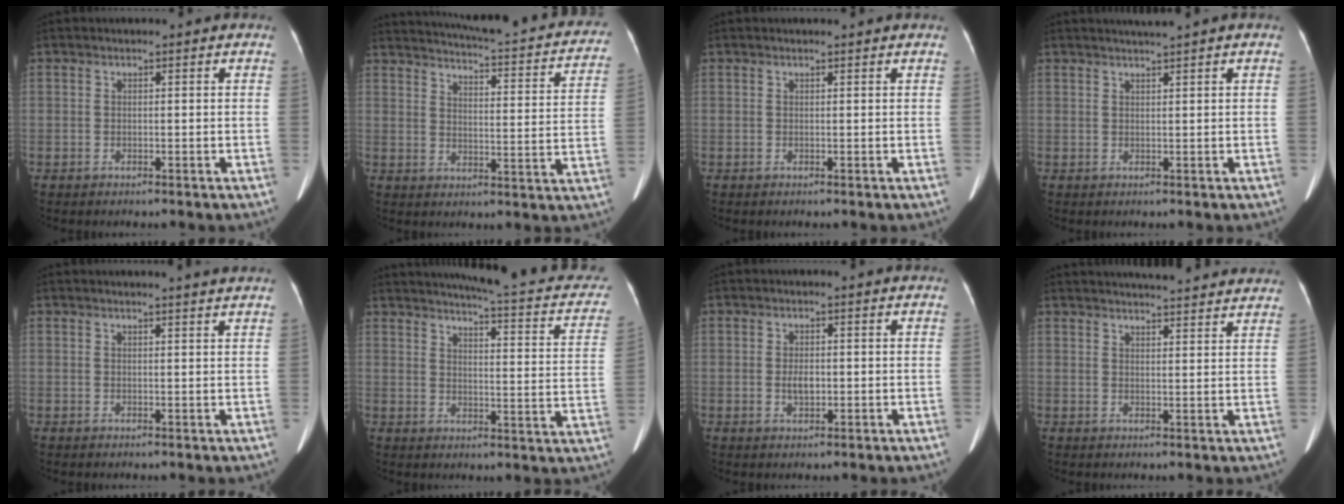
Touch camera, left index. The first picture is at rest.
{"total": 24.1, "force": [21.2, 4.1, 10.7], "torque": [-0.153, -0.035, 0.244]}
{"total": 0.9, "force": [0.9, 0.1, 0.2], "torque": [-0.010, 0.008, 0.012]}
{"total": 1.6, "force": [1.3, -0.6, 0.7], "torque": [-0.011, 0.002, 0.026]}
{"total": 3.1, "force": [2.8, -0.7, 1.1], "torque": [-0.019, -0.002, 0.028]}
{"total": 17.9, "force": [14.8, 3.4, 9.6], "torque": [-0.120, -0.018, 0.157]}
{"total": 2.1, "force": [-0.3, 1.0, 1.8], "torque": [-0.036, 0.000, -0.002]}
{"total": 15.4, "force": [14.5, 1.5, 5.1], "torque": [-0.066, 0.018, 0.175]}